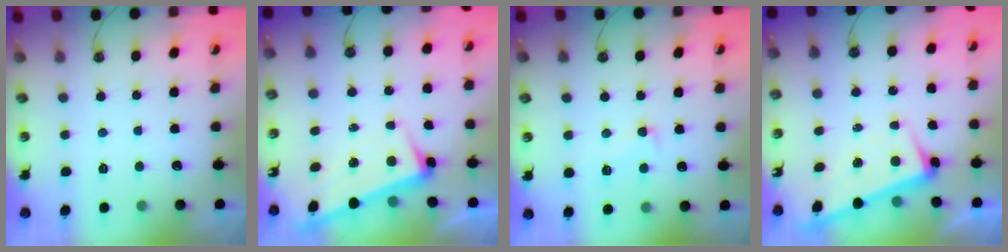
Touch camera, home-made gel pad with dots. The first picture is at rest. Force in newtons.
{"total": 3.0, "press": 2.9, "slide": 0.8}
{"total": 1.8, "press": 1.4, "slide": 1.1}
{"total": 3.0, "press": 2.9, "slide": 0.8}